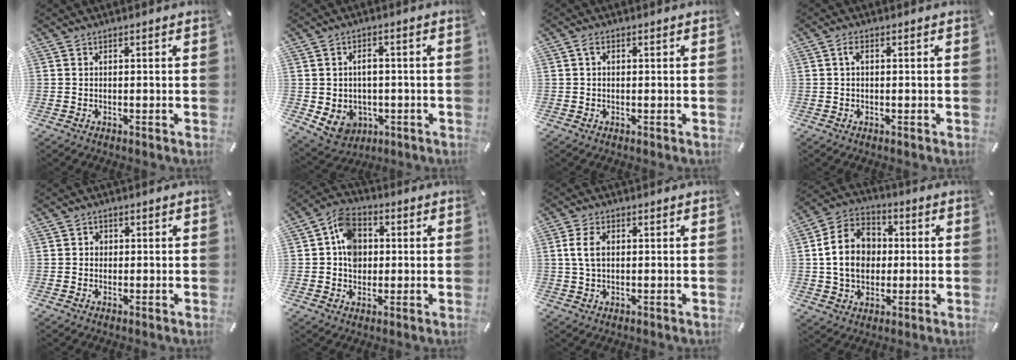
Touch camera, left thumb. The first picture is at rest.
{"total": 6.4, "force": [0.2, 5.8, 2.8], "torque": [-0.045, -0.001, 0.005]}
{"total": 1.4, "force": [0.3, 0.8, 1.1], "torque": [-0.024, 0.006, 0.003]}
{"total": 1.6, "force": [0.2, 0.8, 1.4], "torque": [-0.030, 0.005, 0.002]}
{"total": 1.5, "force": [-0.1, 1.5, 0.4], "torque": [-0.010, 0.007, -0.006]}
{"total": 9.1, "force": [0.9, 7.6, 4.9], "torque": [-0.085, 0.011, 0.018]}
{"total": 5.3, "force": [0.9, 3.3, 4.0], "torque": [-0.095, 0.006, 0.011]}
{"total": 13.3, "force": [0.1, 11.2, 7.1], "torque": [-0.153, 0.018, 0.000]}